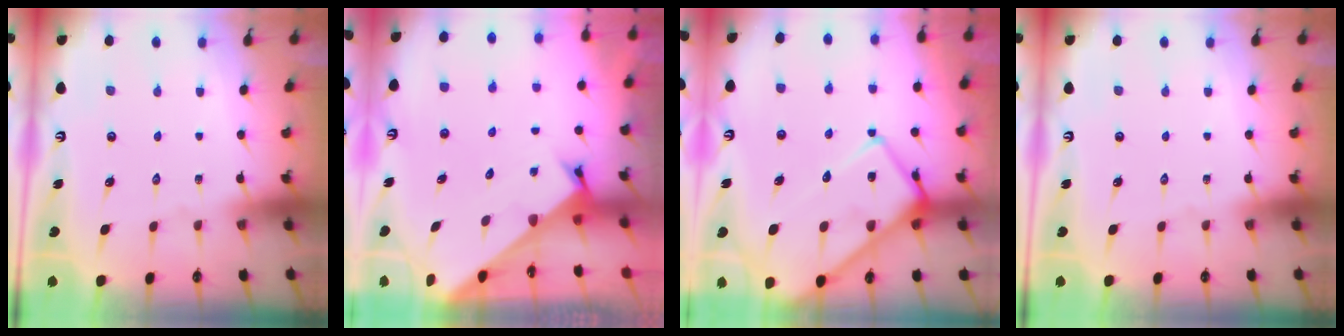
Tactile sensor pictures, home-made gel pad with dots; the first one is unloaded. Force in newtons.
{"total": 2.4, "press": 2.4, "slide": 0.2}
{"total": 14.9, "press": 14.9, "slide": 1.3}
{"total": 0.0}